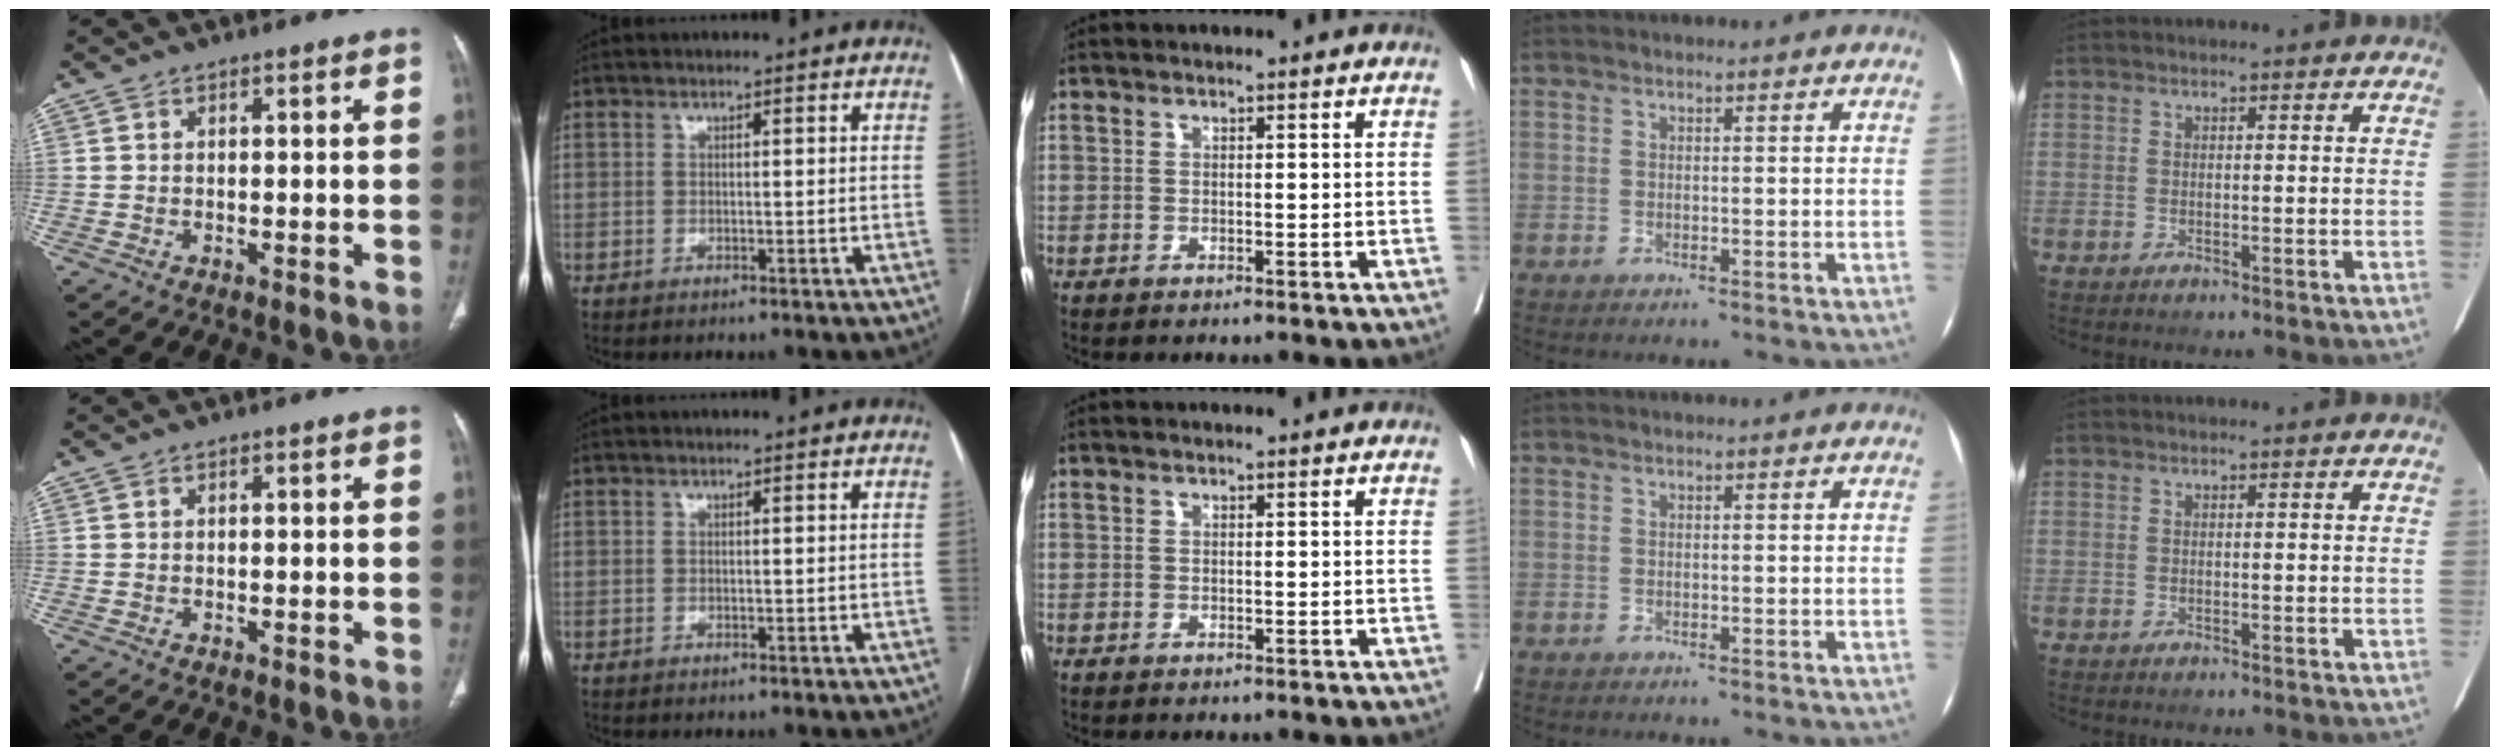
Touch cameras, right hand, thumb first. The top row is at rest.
{}